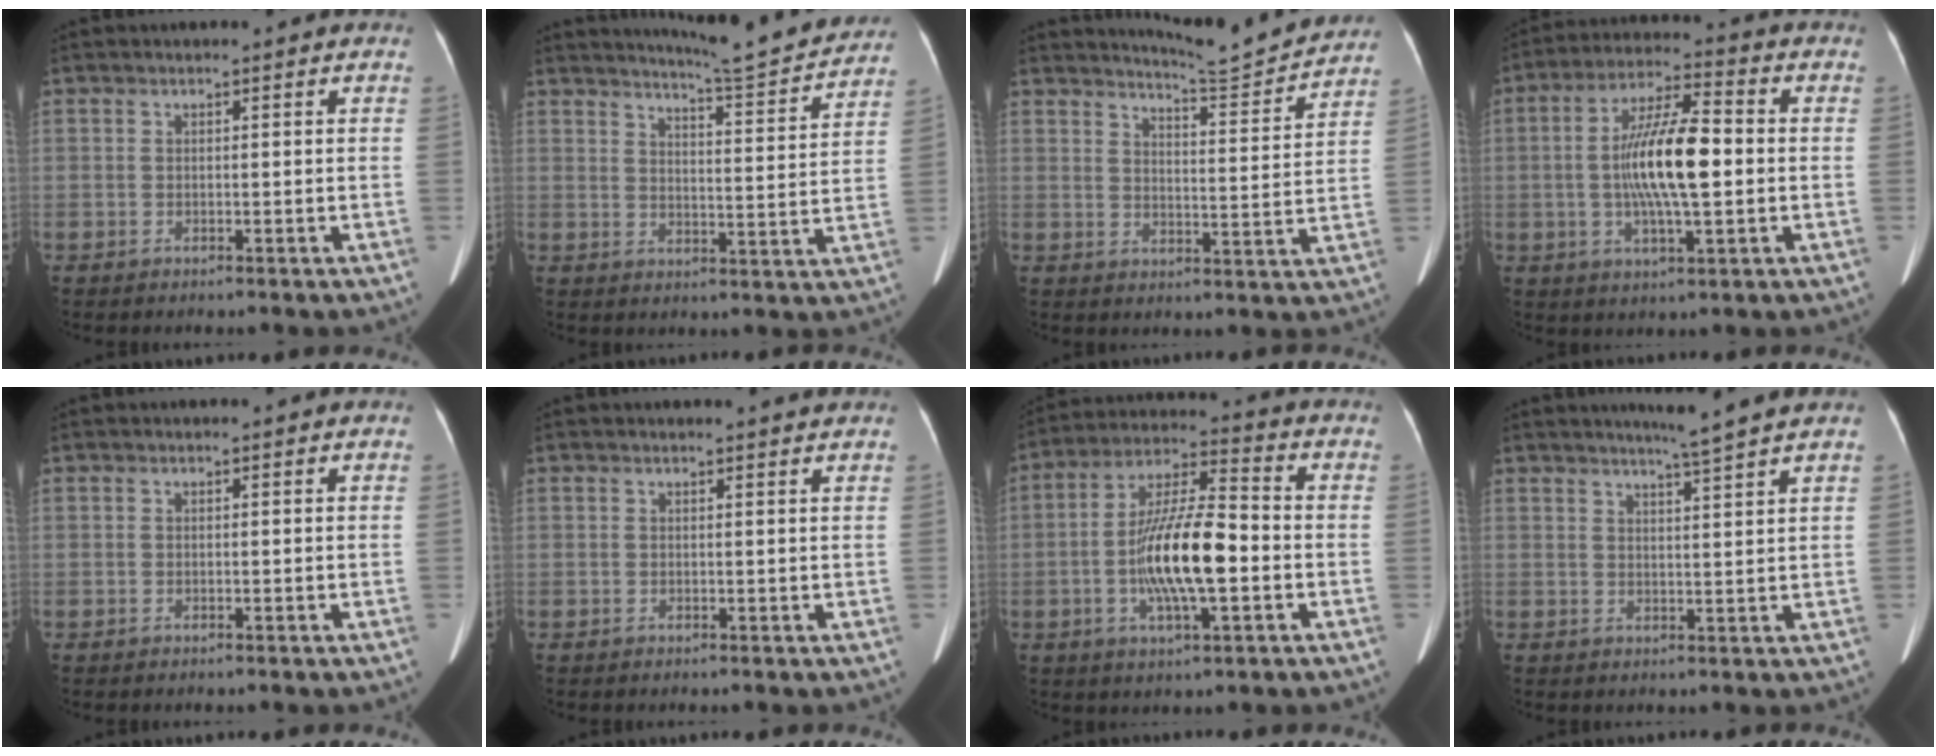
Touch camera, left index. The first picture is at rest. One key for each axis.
{"total": 13.4, "fx": 12.8, "fy": -0.1, "fz": 3.9, "tx": -0.061, "ty": -0.026, "tz": 0.162}
{"total": 10.0, "fx": 9.9, "fy": -0.8, "fz": 1.5, "tx": -0.036, "ty": -0.024, "tz": 0.137}
{"total": 12.4, "fx": -0.8, "fy": 2.6, "fz": 12.1, "tx": -0.230, "ty": 0.008, "tz": -0.013}
{"total": 0.0}
{"total": 1.3, "fx": 1.3, "fy": -0.3, "fz": 0.2, "tx": -0.013, "ty": -0.005, "tz": 0.012}
{"total": 13.4, "fx": -2.8, "fy": 2.9, "fz": 12.8, "tx": -0.249, "ty": 0.006, "tz": -0.048}
{"total": 4.7, "fx": 4.0, "fy": -1.4, "fz": 1.9, "tx": -0.033, "ty": -0.009, "tz": 0.060}